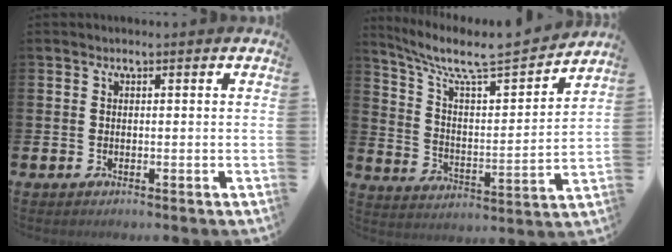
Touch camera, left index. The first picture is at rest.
{"total": 8.5, "force": [7.4, 1.2, 3.9], "torque": [-0.098, -0.062, 0.119]}